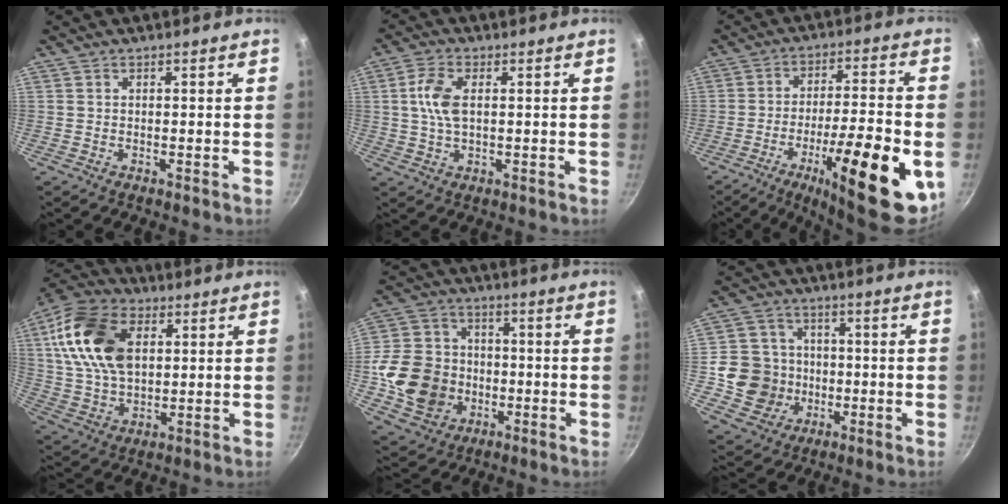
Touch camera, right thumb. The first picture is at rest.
{"total": 6.8, "force": [1.2, 3.5, 5.6], "torque": [-0.115, 0.006, 0.022]}
{"total": 22.7, "force": [-8.3, 6.2, 20.2], "torque": [-0.272, 0.025, -0.119]}
{"total": 18.8, "force": [4.9, 12.0, 13.6], "torque": [-0.241, 0.000, 0.089]}
{"total": 15.1, "force": [-2.6, 12.9, 7.4], "torque": [-0.114, 0.027, -0.043]}
{"total": 10.9, "force": [-1.6, 10.4, 3.1], "torque": [-0.032, 0.025, -0.033]}